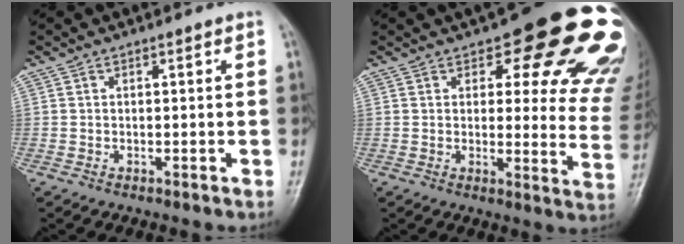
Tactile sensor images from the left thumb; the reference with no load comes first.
{"total": 22.2, "force": [13.2, 8.4, 15.7], "torque": [-0.142, -0.056, 0.145]}